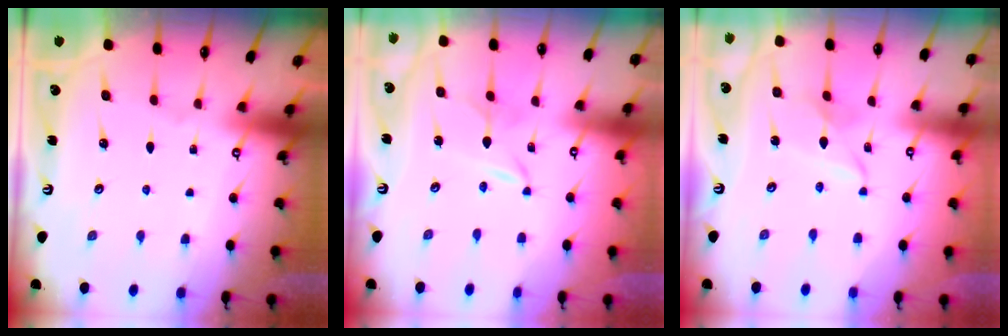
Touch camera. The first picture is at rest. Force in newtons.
{"total": 1.9, "press": 1.9, "slide": 0.3}
{"total": 5.2, "press": 5.2, "slide": 0.5}